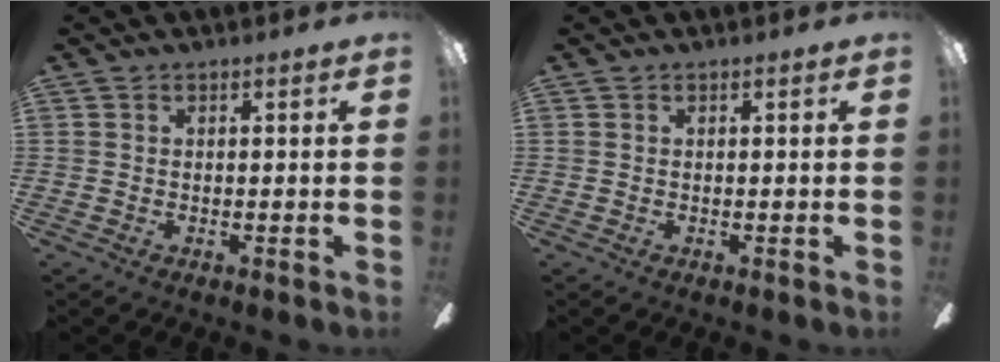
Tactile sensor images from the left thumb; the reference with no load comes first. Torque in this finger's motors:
{"motor_torque": [0.00, 0.00, -0.09, 0.09, 0.00]}